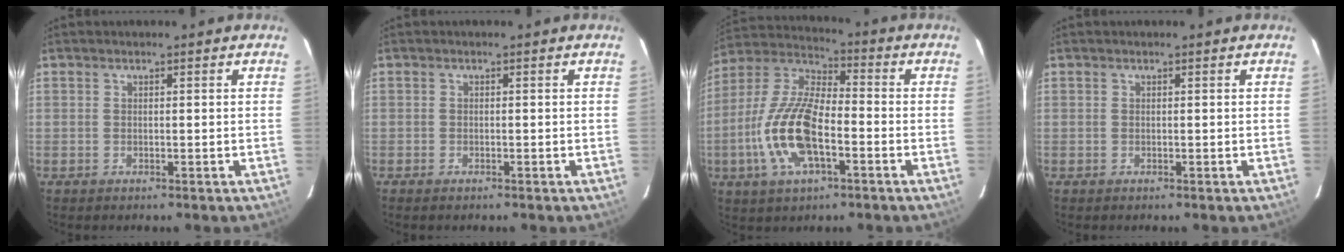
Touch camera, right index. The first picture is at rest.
{"total": 1.0, "force": [-0.9, 0.3, 0.3], "torque": [-0.007, -0.004, -0.017]}
{"total": 15.9, "force": [-4.8, 6.4, 13.8], "torque": [-0.292, -0.003, -0.096]}
{"total": 0.0}